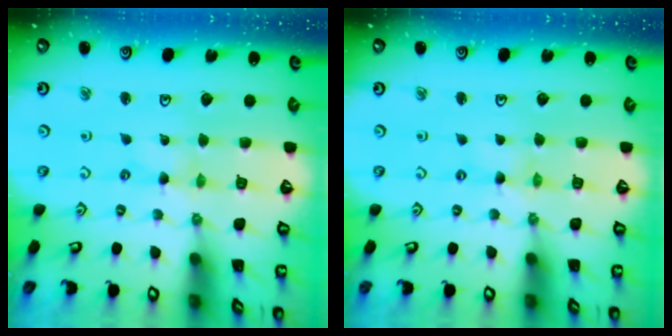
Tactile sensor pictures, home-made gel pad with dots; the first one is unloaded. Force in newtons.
{"total": 0.0}